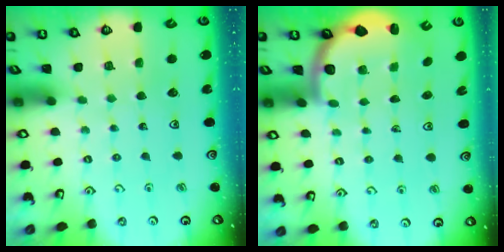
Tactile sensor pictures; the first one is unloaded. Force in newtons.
{"total": 2.5, "press": 2.4, "slide": 0.7}